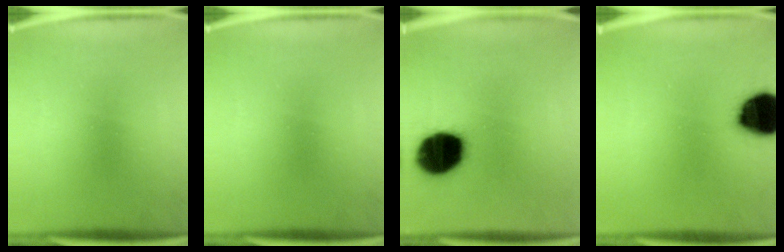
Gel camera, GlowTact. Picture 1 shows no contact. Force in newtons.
{"total": 0.0}
{"total": 19.2}
{"total": 17.1}